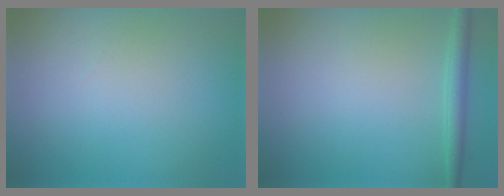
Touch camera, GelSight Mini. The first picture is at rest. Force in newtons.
{"total": 1.9, "press": 1.9, "slide": 0.1}